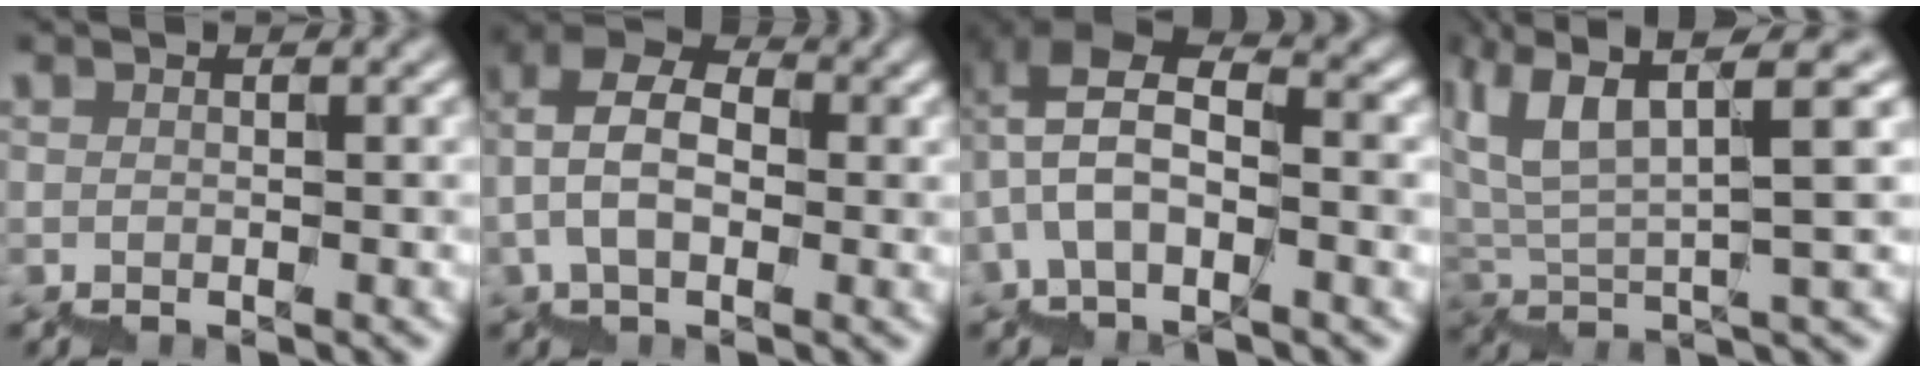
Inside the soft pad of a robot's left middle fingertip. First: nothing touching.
{"total": 4.9, "force": [0.6, 2.8, 4.0], "torque": [-0.085, 0.033, -0.001]}
{"total": 7.7, "force": [-0.9, 4.3, 6.3], "torque": [-0.117, 0.031, -0.012]}
{"total": 6.6, "force": [4.4, 0.7, 4.9], "torque": [-0.087, 0.019, 0.082]}